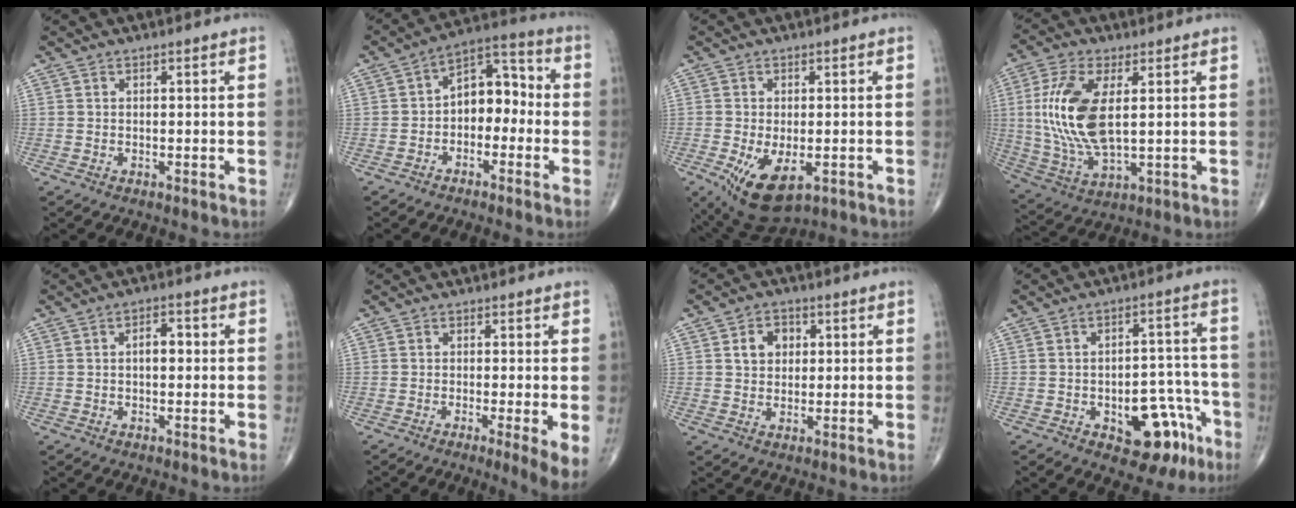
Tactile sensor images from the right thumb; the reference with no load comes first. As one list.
[{"total": 9.3, "force": [-1.4, 6.2, 6.8], "torque": [-0.065, 0.043, -0.042]}, {"total": 9.9, "force": [-3.5, 4.9, 7.8], "torque": [-0.132, -0.013, -0.045]}, {"total": 15.2, "force": [2.2, 6.8, 13.4], "torque": [-0.289, -0.011, 0.050]}, {"total": 3.3, "force": [0.2, 1.9, 2.7], "torque": [-0.033, 0.010, -0.002]}, {"total": 5.0, "force": [-1.1, 0.3, 4.8], "torque": [-0.081, -0.018, -0.023]}, {"total": 5.2, "force": [1.4, 4.1, 2.9], "torque": [-0.026, 0.002, 0.021]}, {"total": 12.8, "force": [-5.9, 6.9, 9.0], "torque": [-0.072, 0.051, -0.070]}]